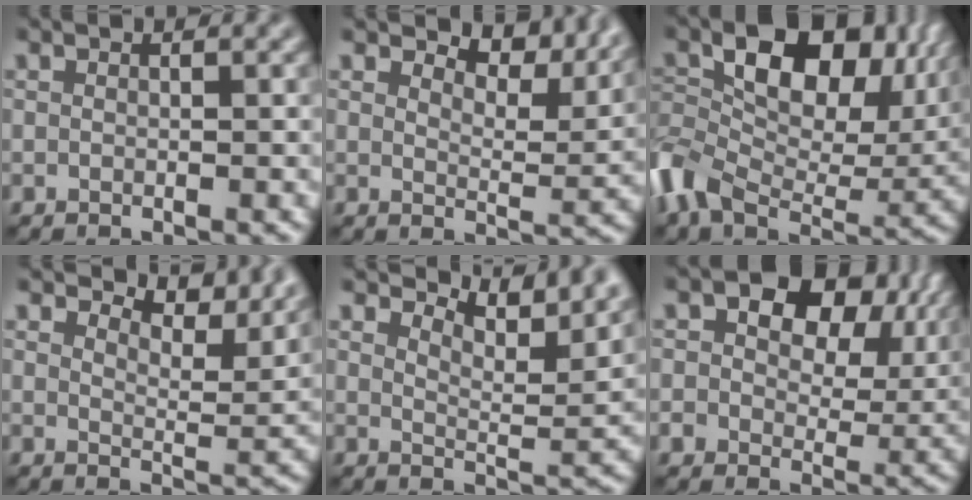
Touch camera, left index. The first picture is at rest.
{"total": 6.5, "force": [5.8, 1.9, 2.4], "torque": [-0.047, 0.000, 0.074]}
{"total": 13.8, "force": [2.6, 9.4, 9.7], "torque": [-0.198, -0.005, 0.039]}
{"total": 7.2, "force": [6.8, 1.4, 2.2], "torque": [-0.048, 0.003, 0.089]}
{"total": 7.8, "force": [7.1, 1.5, 2.7], "torque": [-0.049, 0.006, 0.098]}
{"total": 10.4, "force": [3.8, 7.0, 6.7], "torque": [-0.110, 0.000, 0.059]}